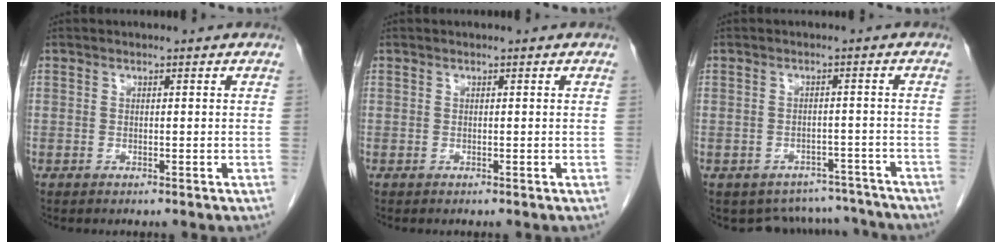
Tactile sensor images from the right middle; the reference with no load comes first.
{"total": 0.0}
{"total": 9.4, "force": [-8.5, 4.0, 0.0], "torque": [0.010, 0.031, -0.096]}